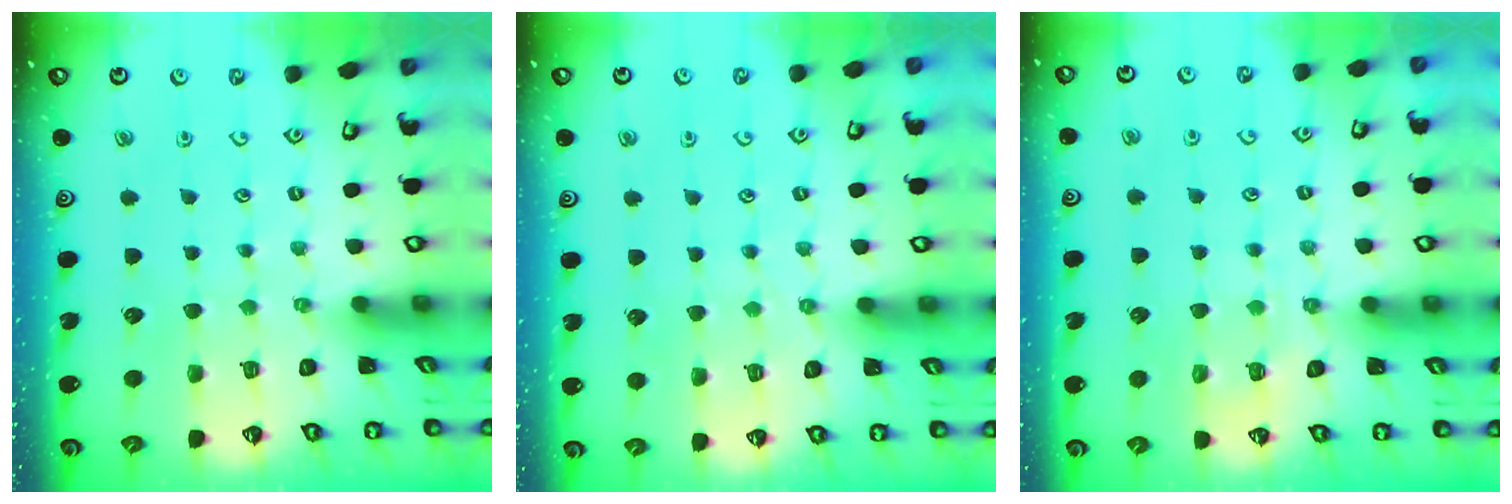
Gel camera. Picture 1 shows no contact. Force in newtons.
{"total": 5.2, "press": 5.2, "slide": 0.7}
{"total": 5.4, "press": 5.4, "slide": 0.8}